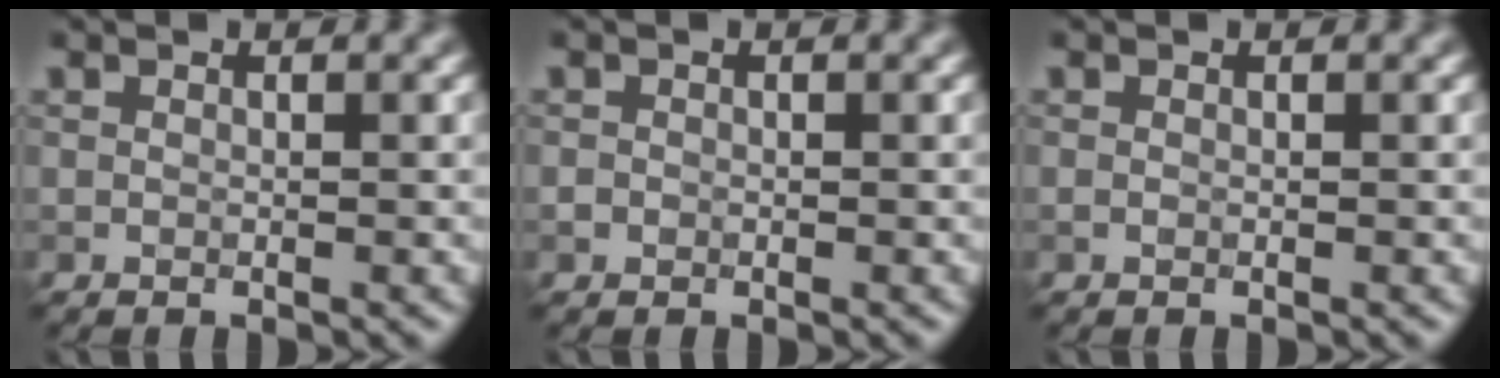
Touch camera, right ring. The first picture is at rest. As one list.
[{"total": 0.5, "force": [-0.2, 0.5, 0.1], "torque": [0.002, -0.003, -0.005]}, {"total": 0.0}]